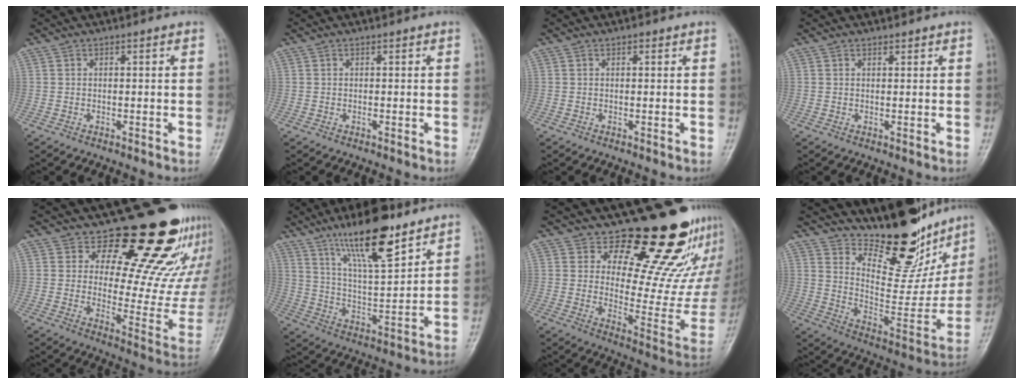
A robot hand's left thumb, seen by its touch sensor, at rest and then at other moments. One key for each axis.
{"total": 0.0}
{"total": 0.6, "fx": 0.4, "fy": 0.4, "fz": 0.3, "tx": -0.001, "ty": -0.001, "tz": 0.003}
{"total": 0.7, "fx": 0.6, "fy": 0.3, "fz": 0.2, "tx": -0.003, "ty": -0.006, "tz": 0.009}
{"total": 23.2, "fx": 17.4, "fy": 9.7, "fz": 11.9, "tx": -0.107, "ty": -0.125, "tz": 0.225}
{"total": 15.6, "fx": 10.6, "fy": 4.1, "fz": 10.7, "tx": -0.162, "ty": -0.061, "tz": 0.191}
{"total": 22.4, "fx": 17.5, "fy": 8.9, "fz": 10.8, "tx": -0.087, "ty": -0.134, "tz": 0.229}
{"total": 20.1, "fx": 16.4, "fy": 7.5, "fz": 8.8, "tx": -0.065, "ty": -0.121, "tz": 0.248}